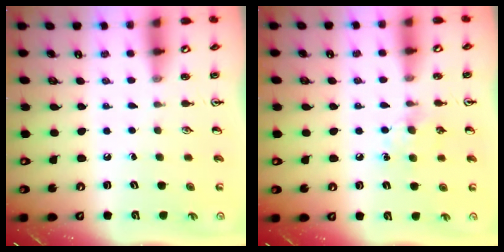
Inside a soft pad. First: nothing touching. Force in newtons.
{"total": 6.8, "press": 6.8, "slide": 0.8}